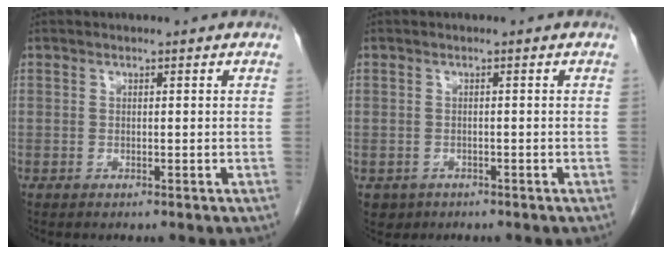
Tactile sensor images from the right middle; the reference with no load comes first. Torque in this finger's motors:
{"motor_torque": [-0.10, 0.13, -0.09, -0.01]}